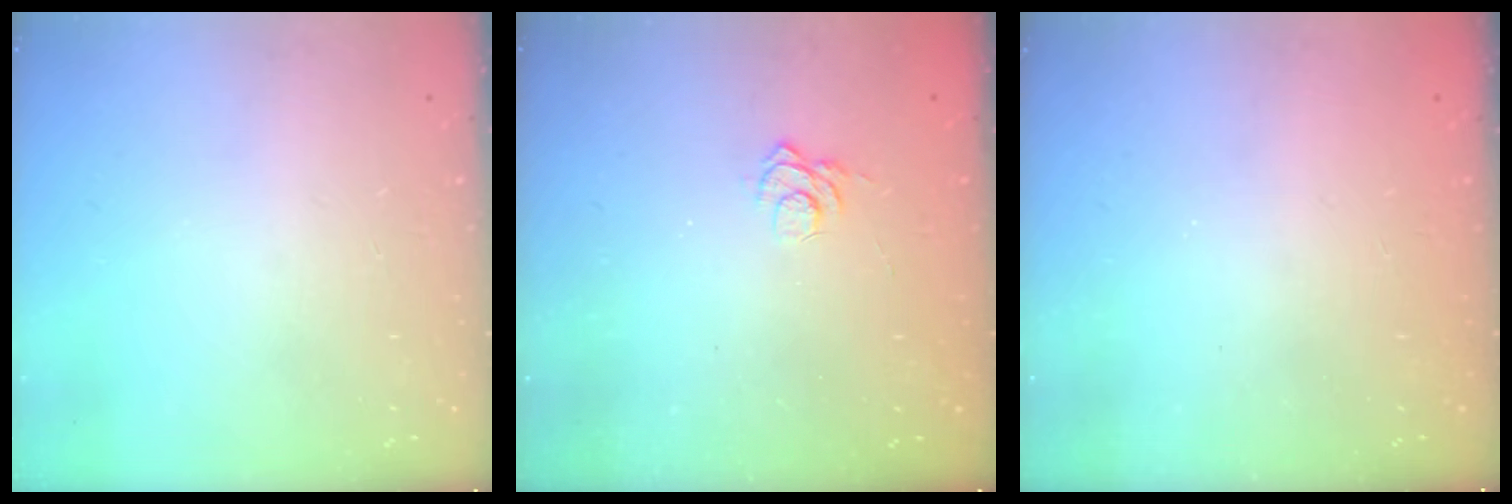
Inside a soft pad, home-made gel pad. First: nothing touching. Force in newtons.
{"total": 2.6, "press": 2.3, "slide": 1.1}
{"total": 2.4, "press": 2.3, "slide": 0.8}